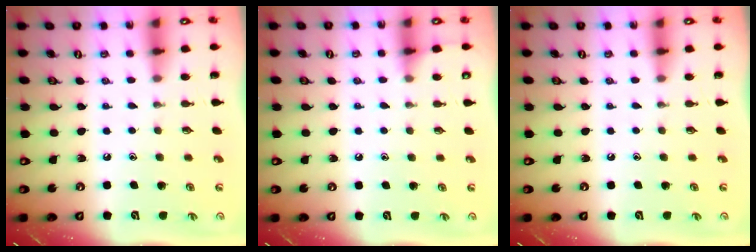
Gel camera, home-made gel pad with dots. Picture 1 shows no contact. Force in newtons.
{"total": 4.5, "press": 4.4, "slide": 0.6}
{"total": 0.0}